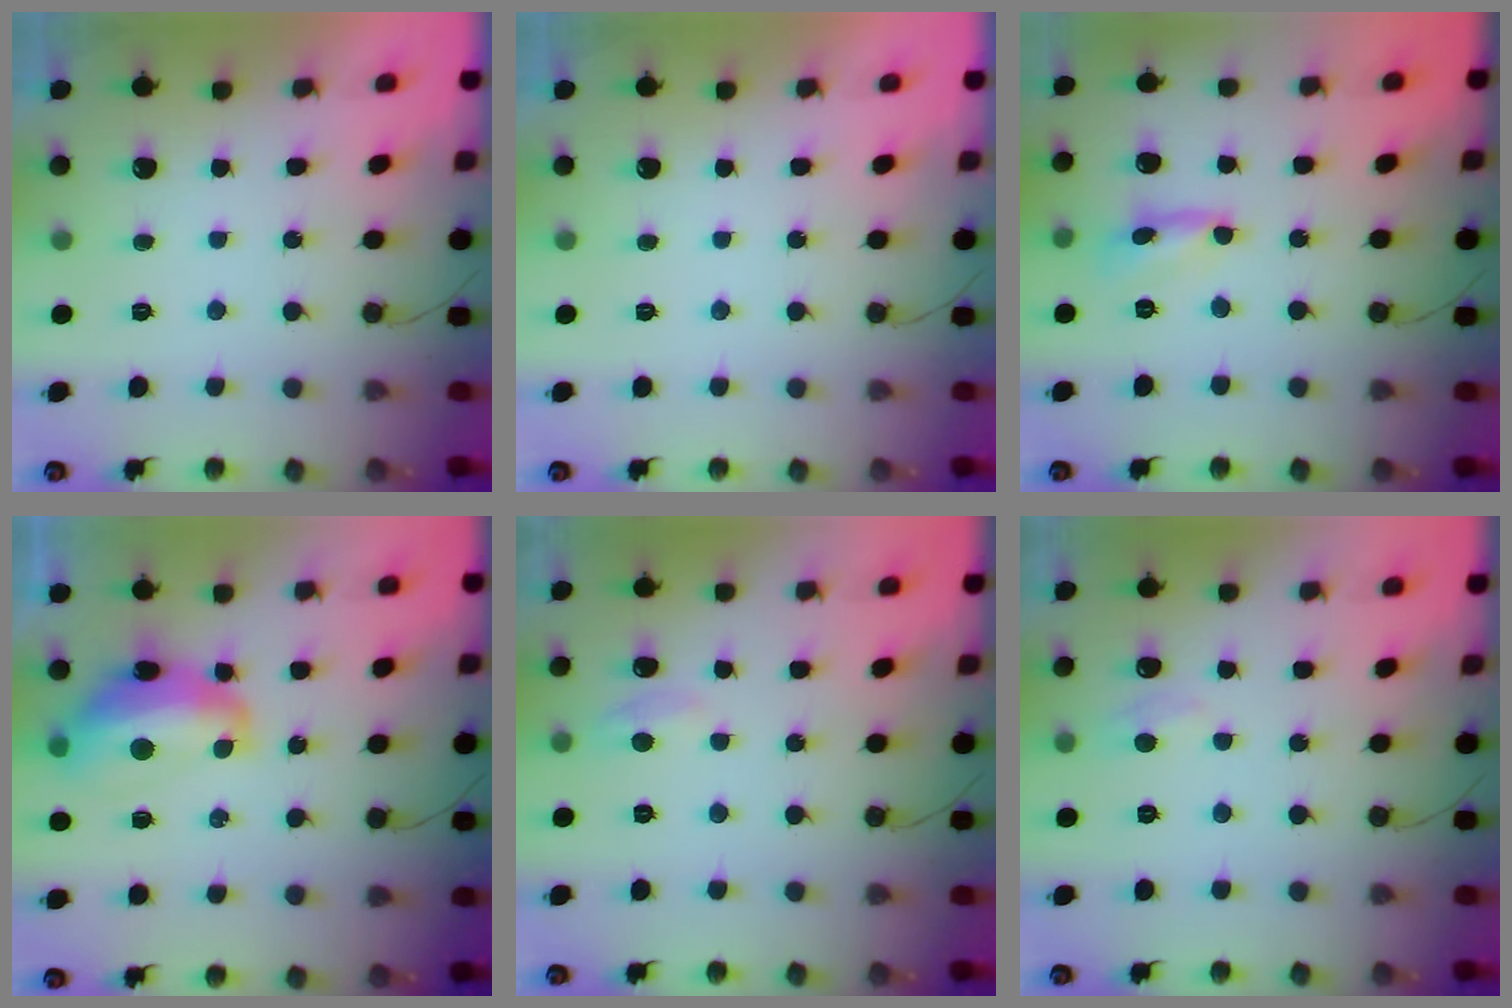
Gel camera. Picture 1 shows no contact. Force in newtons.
{"total": 0.0}
{"total": 1.8, "press": 1.8, "slide": 0.2}
{"total": 13.7, "press": 13.6, "slide": 1.2}
{"total": 3.9, "press": 3.8, "slide": 0.5}
{"total": 4.4, "press": 4.4, "slide": 0.6}